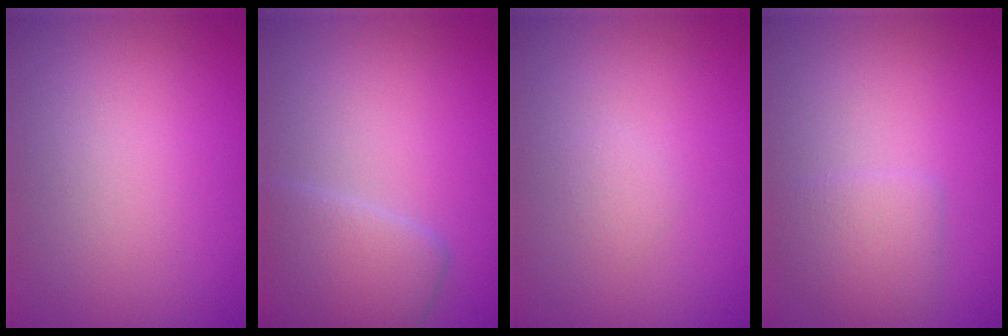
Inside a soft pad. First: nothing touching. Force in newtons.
{"total": 3.8, "press": 3.8, "slide": 0.3}
{"total": 0.6, "press": 0.6, "slide": 0.0}
{"total": 2.2, "press": 2.2, "slide": 0.1}